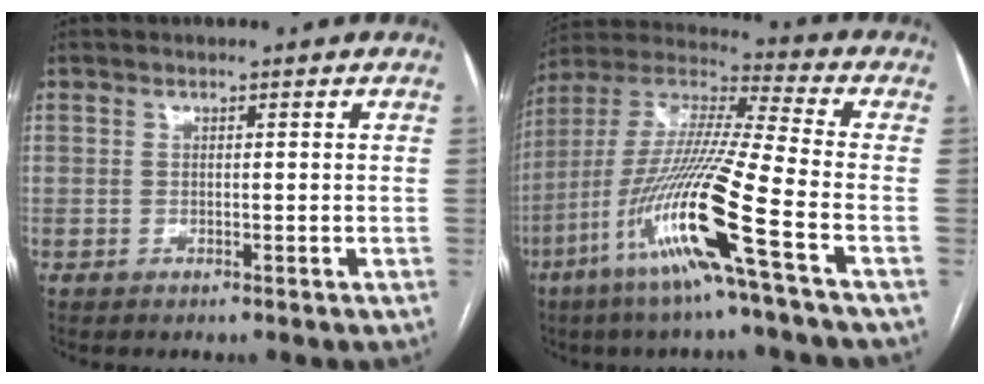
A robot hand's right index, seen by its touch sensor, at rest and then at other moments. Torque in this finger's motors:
{"motor_torque": [1.88, -0.26, 1.05, 0.21]}